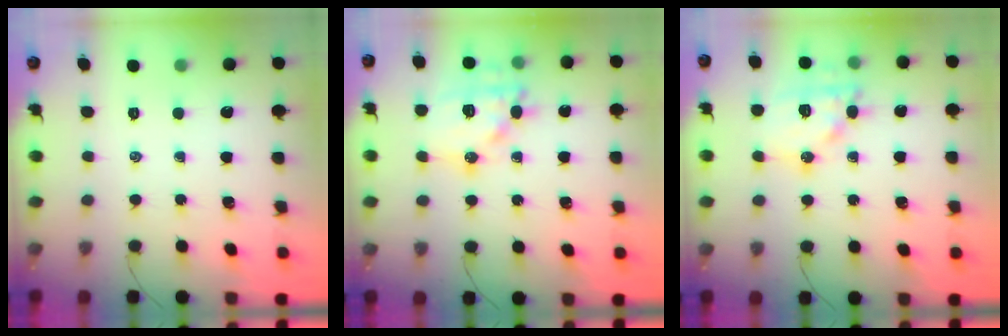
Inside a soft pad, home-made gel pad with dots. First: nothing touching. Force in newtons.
{"total": 15.6, "press": 15.5, "slide": 2.1}
{"total": 14.0, "press": 13.9, "slide": 1.7}